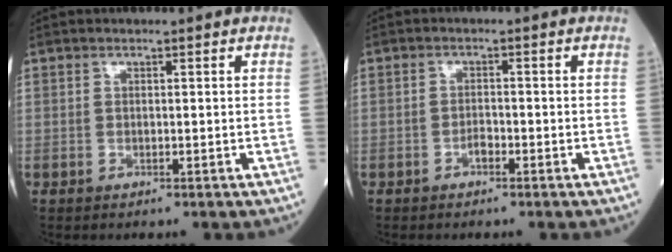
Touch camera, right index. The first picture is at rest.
{"total": 1.4, "force": [-0.9, 0.6, 0.8], "torque": [-0.010, 0.004, -0.017]}